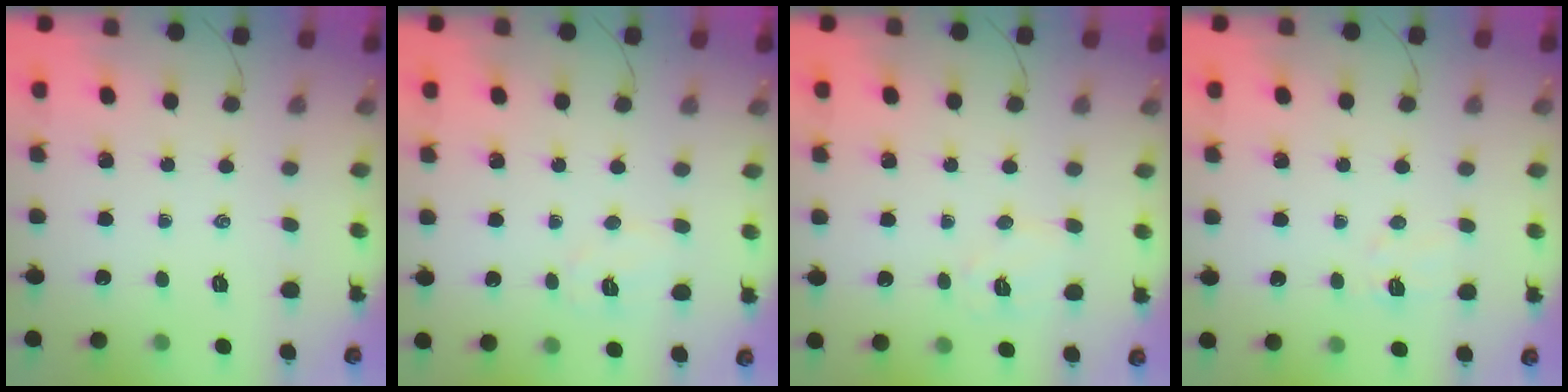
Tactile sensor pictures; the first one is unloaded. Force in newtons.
{"total": 4.5, "press": 4.4, "slide": 1.0}
{"total": 6.6, "press": 6.4, "slide": 1.2}
{"total": 5.4, "press": 5.3, "slide": 0.8}